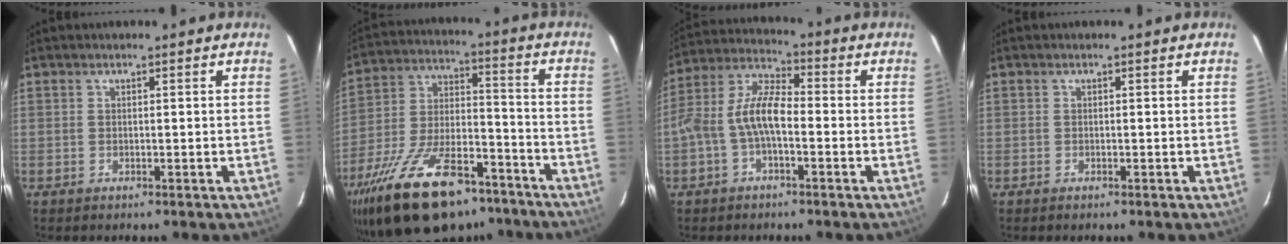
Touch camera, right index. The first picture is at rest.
{"total": 26.1, "force": [-18.2, 11.1, 15.0], "torque": [-0.292, -0.015, -0.282]}
{"total": 8.5, "force": [-2.4, 3.6, 7.4], "torque": [-0.163, 0.020, -0.048]}
{"total": 0.0}